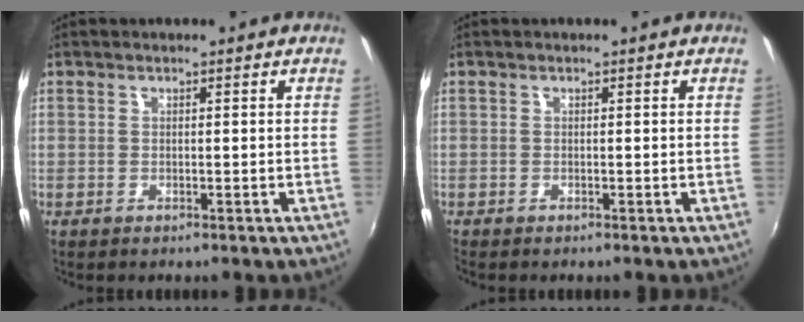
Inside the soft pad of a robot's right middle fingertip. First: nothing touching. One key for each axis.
{"total": 0.0}